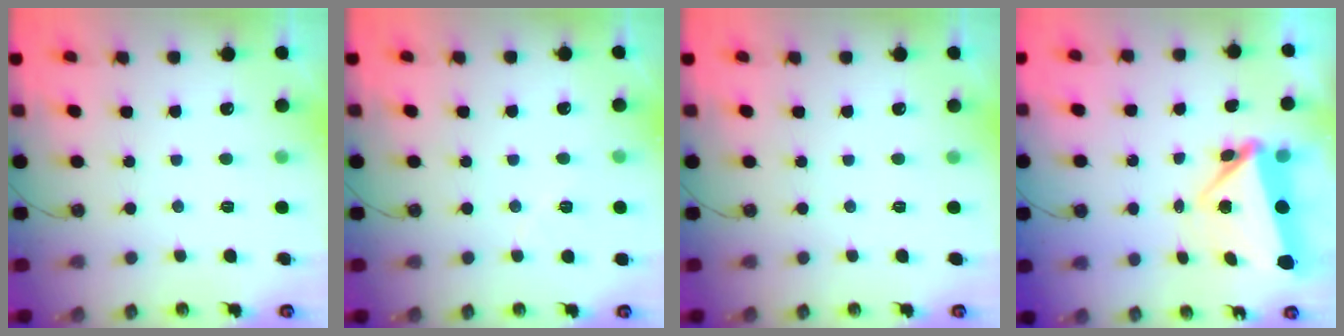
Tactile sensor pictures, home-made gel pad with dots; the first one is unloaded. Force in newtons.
{"total": 4.6, "press": 4.2, "slide": 1.8}
{"total": 0.0}
{"total": 5.5, "press": 5.4, "slide": 0.8}